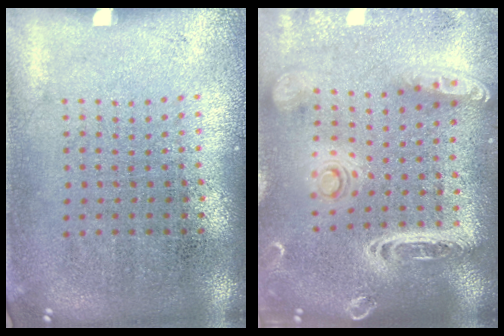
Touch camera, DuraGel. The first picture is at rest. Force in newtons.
{"total": 3.0, "press": 2.5, "slide": 1.6}